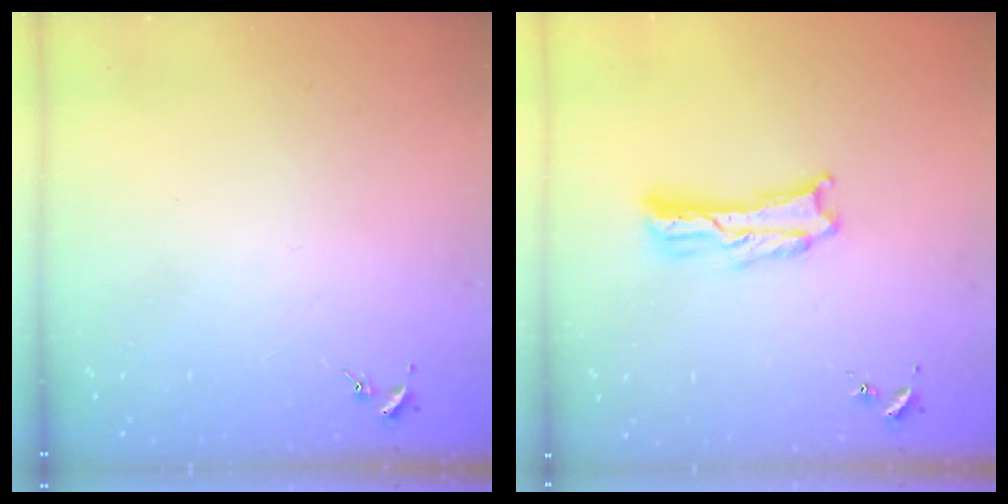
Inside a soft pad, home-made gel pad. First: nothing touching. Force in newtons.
{"total": 1.6, "press": 1.6, "slide": 0.3}